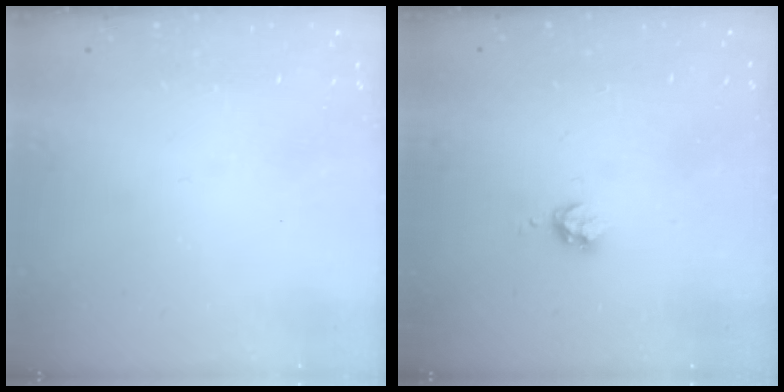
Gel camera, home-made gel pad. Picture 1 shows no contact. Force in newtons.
{"total": 3.7, "press": 3.7, "slide": 0.4}